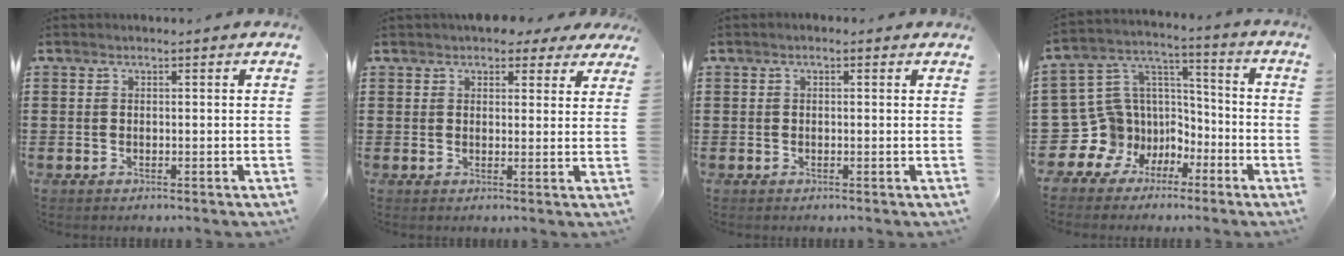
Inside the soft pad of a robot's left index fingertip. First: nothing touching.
{"total": 3.5, "force": [2.9, 1.6, 1.1], "torque": [-0.014, -0.002, 0.052]}
{"total": 0.6, "force": [-0.1, 0.4, 0.4], "torque": [-0.009, 0.002, -0.002]}
{"total": 10.5, "force": [-4.4, 9.5, 0.8], "torque": [-0.082, -0.019, -0.064]}